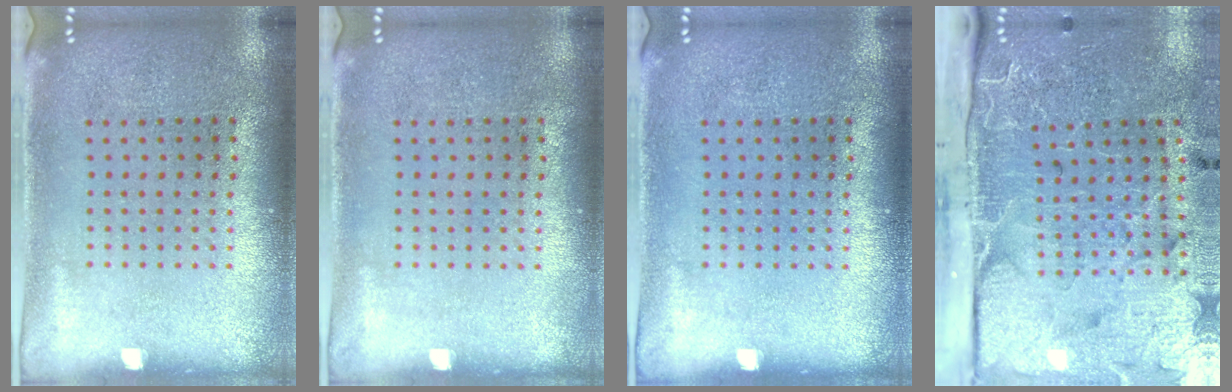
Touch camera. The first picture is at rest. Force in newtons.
{"total": 0.0}
{"total": 0.0}
{"total": 4.9, "press": 4.0, "slide": 3.0}